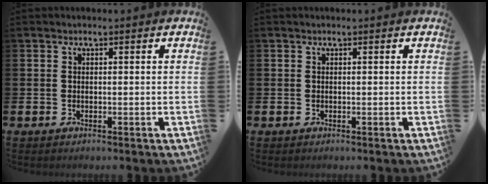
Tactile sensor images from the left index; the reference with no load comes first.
{"total": 0.0}